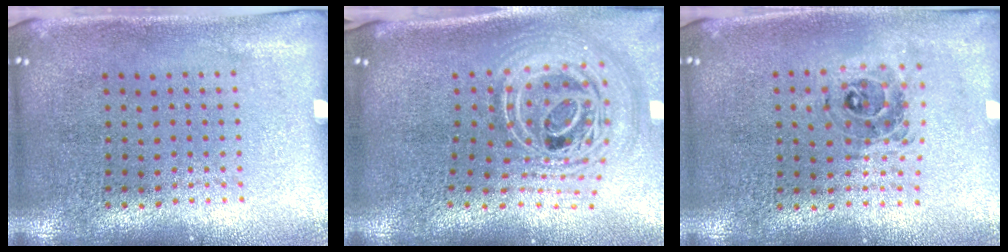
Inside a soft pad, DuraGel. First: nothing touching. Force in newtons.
{"total": 3.0, "press": 2.1, "slide": 2.1}
{"total": 0.7, "press": 0.7, "slide": 0.2}